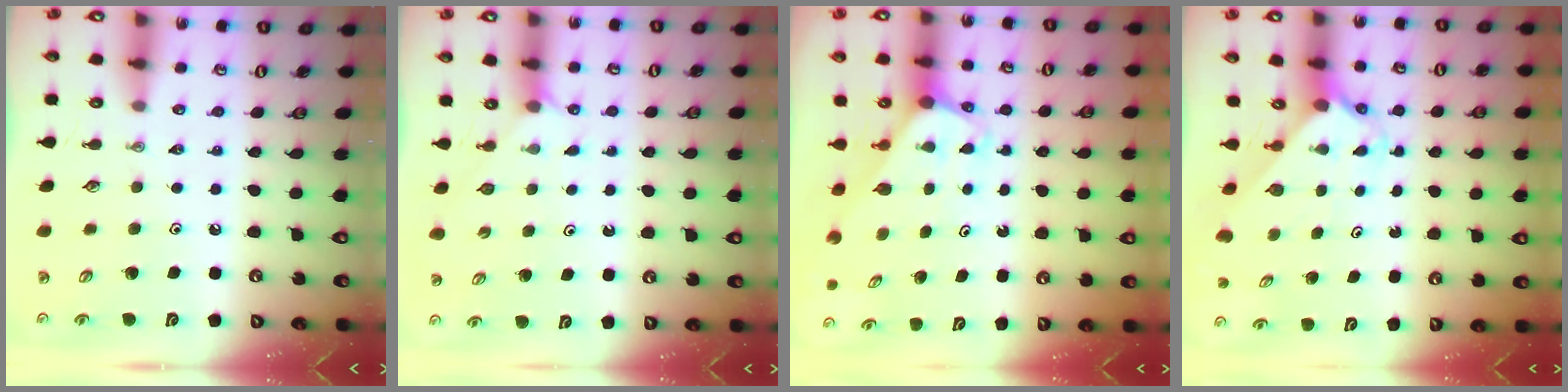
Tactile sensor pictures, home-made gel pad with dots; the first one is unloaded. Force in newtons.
{"total": 1.9, "press": 1.9, "slide": 0.3}
{"total": 2.2, "press": 2.2, "slide": 0.2}
{"total": 2.4, "press": 2.4, "slide": 0.2}